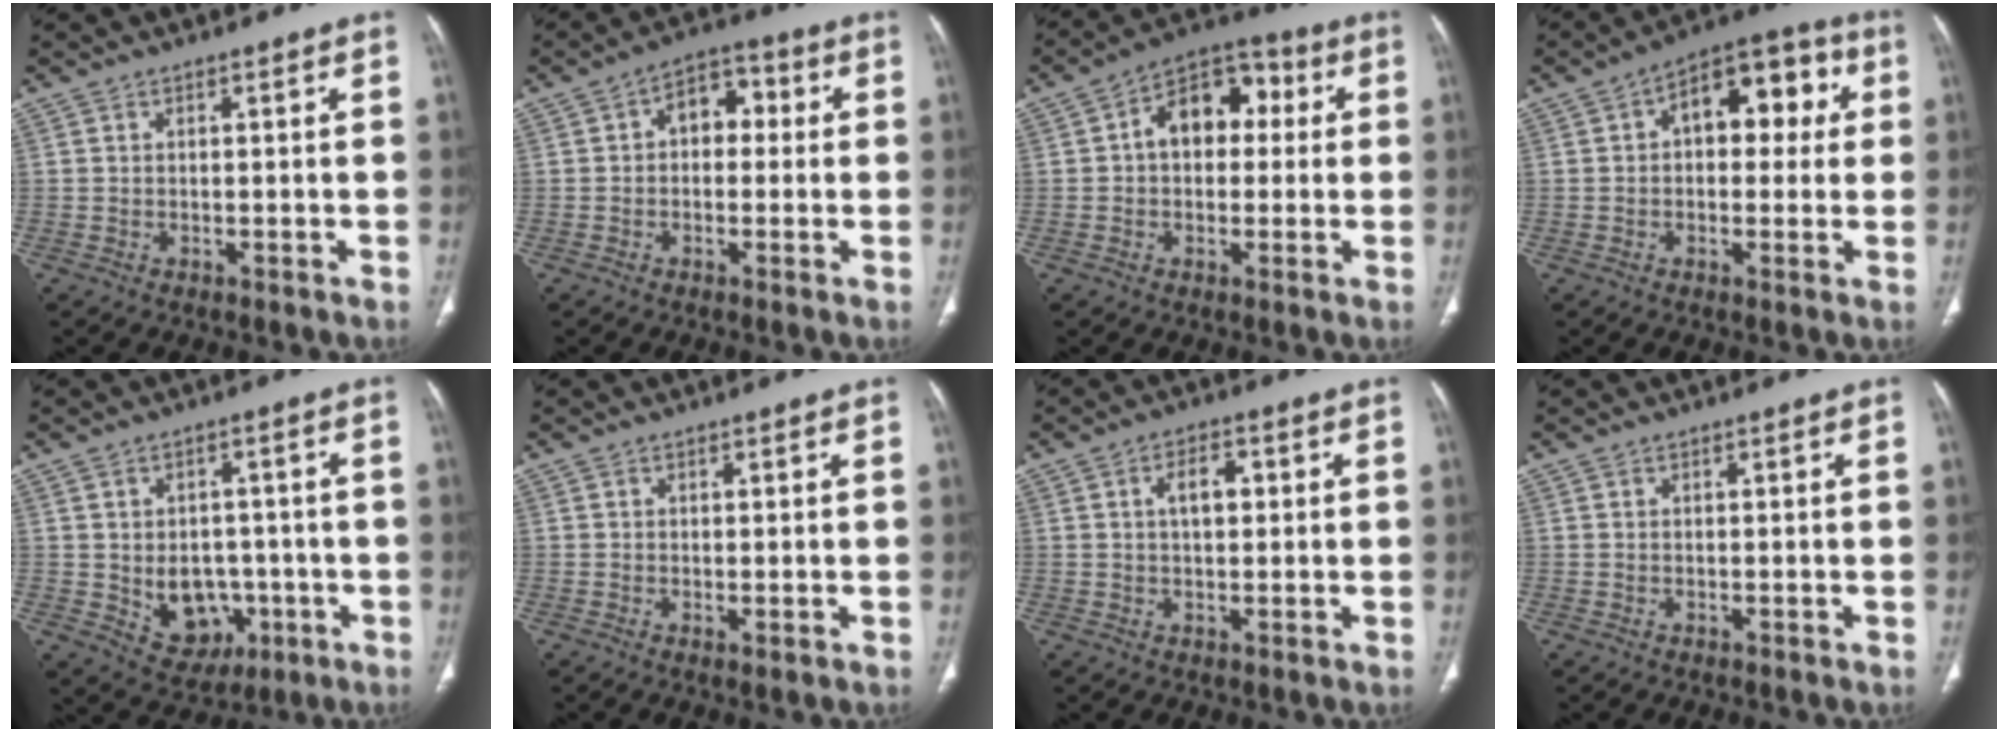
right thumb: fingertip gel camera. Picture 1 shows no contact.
{"total": 7.2, "force": [0.8, 4.9, 5.3], "torque": [-0.051, 0.026, 0.003]}
{"total": 11.7, "force": [1.7, 8.0, 8.4], "torque": [-0.093, 0.032, 0.016]}
{"total": 13.2, "force": [2.8, 7.8, 10.3], "torque": [-0.104, 0.036, 0.033]}
{"total": 9.5, "force": [-2.0, 7.4, 5.6], "torque": [-0.042, 0.011, -0.010]}
{"total": 0.8, "force": [-0.1, 0.3, 0.7], "torque": [-0.018, -0.005, -0.002]}
{"total": 4.8, "force": [1.0, 2.6, 3.9], "torque": [-0.061, 0.006, 0.016]}
{"total": 0.0}